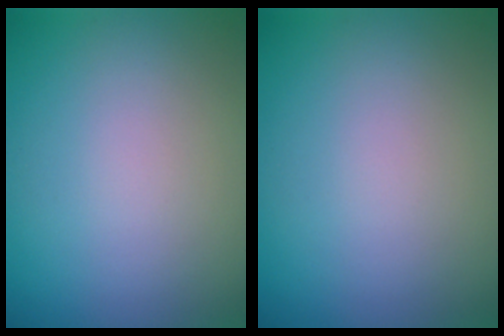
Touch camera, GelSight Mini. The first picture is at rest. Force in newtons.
{"total": 0.0}